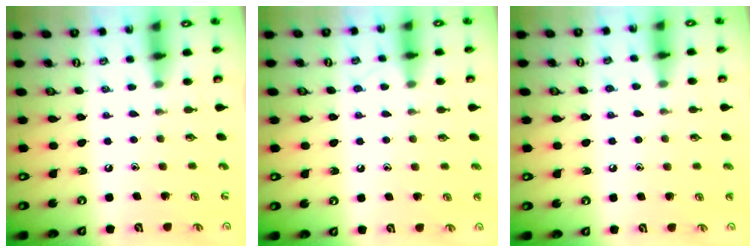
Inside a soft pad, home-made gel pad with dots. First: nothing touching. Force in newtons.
{"total": 7.1, "press": 7.1, "slide": 0.9}
{"total": 4.3, "press": 4.2, "slide": 0.5}